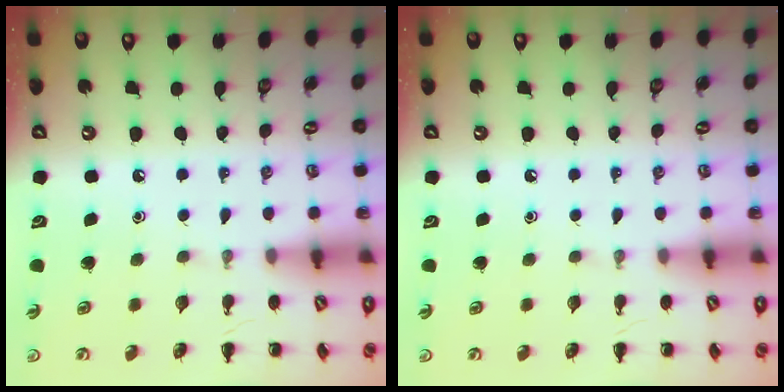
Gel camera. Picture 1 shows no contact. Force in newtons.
{"total": 0.0}